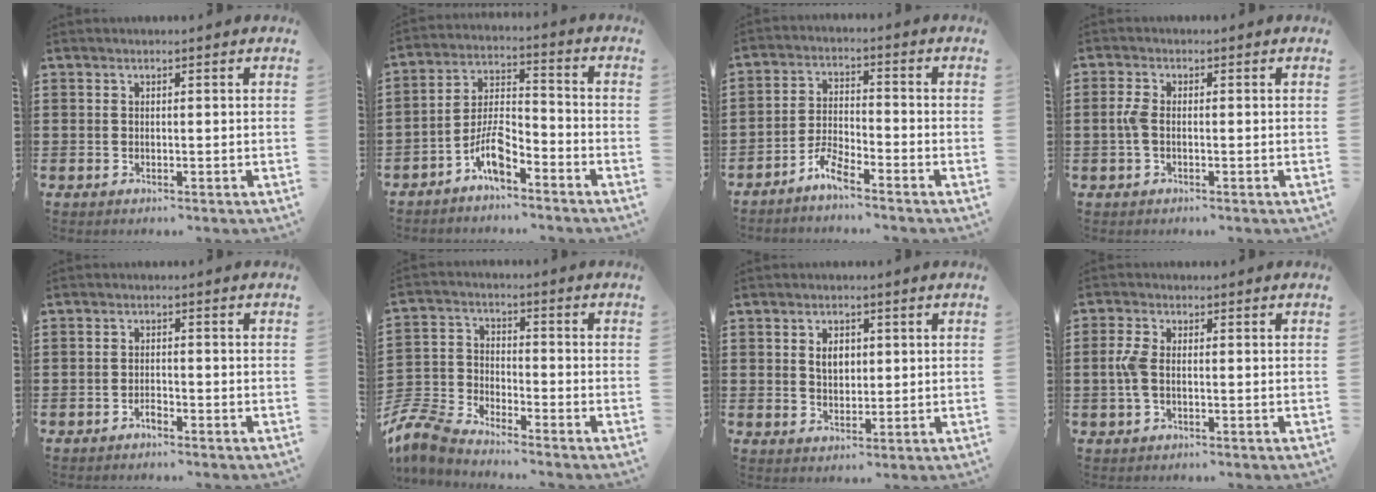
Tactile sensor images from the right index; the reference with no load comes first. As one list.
[{"total": 7.1, "force": [-4.9, 2.2, 4.5], "torque": [-0.103, 0.004, -0.097]}, {"total": 4.1, "force": [-3.5, 0.6, 1.9], "torque": [-0.051, 0.003, -0.073]}, {"total": 2.7, "force": [-0.4, 1.1, 2.4], "torque": [-0.067, -0.006, -0.016]}, {"total": 1.5, "force": [-1.3, 0.4, 0.5], "torque": [-0.014, 0.001, -0.026]}, {"total": 6.9, "force": [-6.6, 1.2, 1.7], "torque": [-0.066, -0.001, -0.139]}, {"total": 3.2, "force": [0.6, 2.1, 2.3], "torque": [-0.043, 0.006, 0.008]}, {"total": 3.7, "force": [-0.4, 1.7, 3.2], "torque": [-0.088, -0.006, -0.017]}]